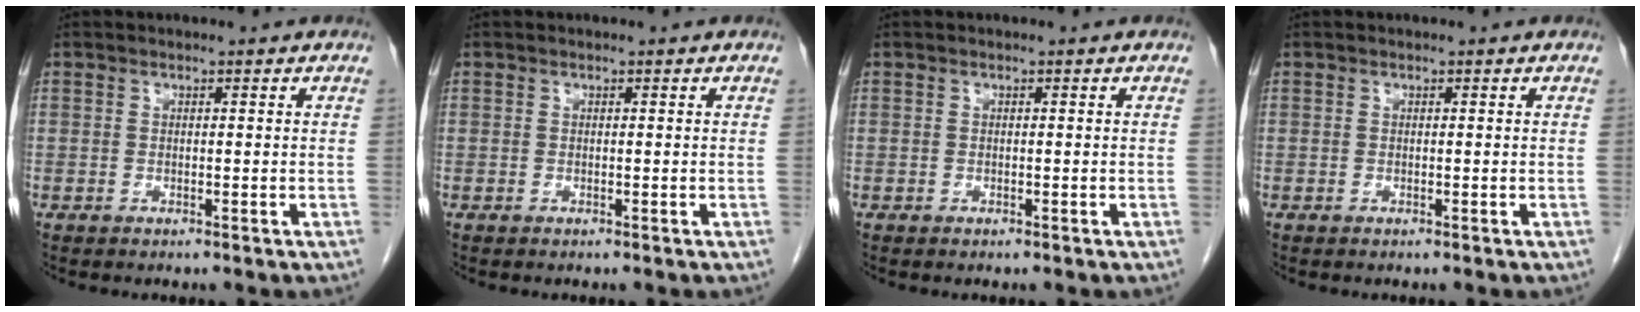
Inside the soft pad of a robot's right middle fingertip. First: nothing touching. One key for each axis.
{"total": 0.0}
{"total": 0.0}
{"total": 0.0}